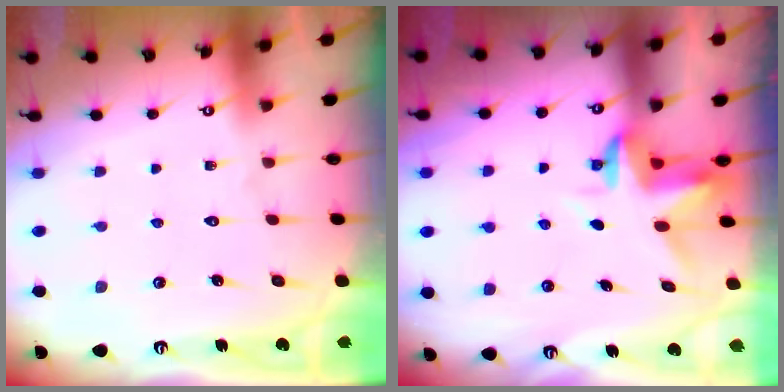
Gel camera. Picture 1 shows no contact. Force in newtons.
{"total": 3.6, "press": 3.6, "slide": 0.2}